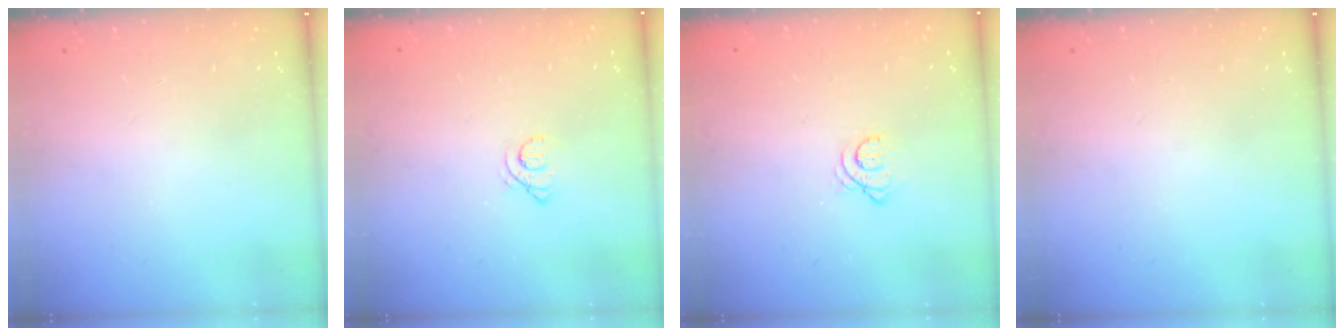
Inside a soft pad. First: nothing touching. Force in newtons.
{"total": 1.6, "press": 1.6, "slide": 0.2}
{"total": 3.2, "press": 3.1, "slide": 0.5}
{"total": 0.0}